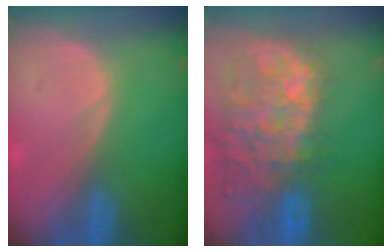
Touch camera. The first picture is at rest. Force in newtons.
{"total": 14.4, "press": 11.7, "slide": 8.4}